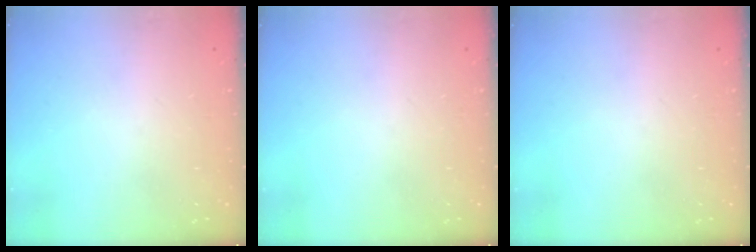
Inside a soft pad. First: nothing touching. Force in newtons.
{"total": 0.0}
{"total": 0.0}